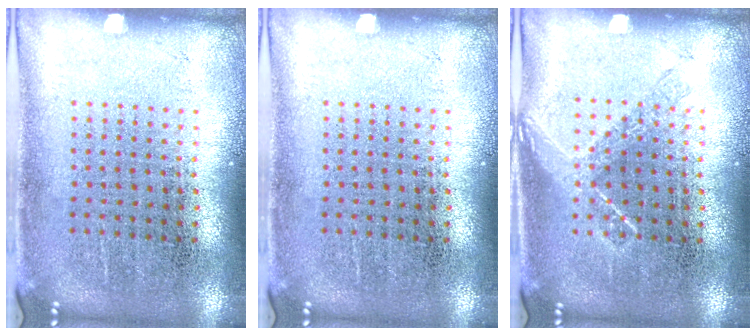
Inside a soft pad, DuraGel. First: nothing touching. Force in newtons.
{"total": 0.0}
{"total": 0.8, "press": 0.8, "slide": 0.3}